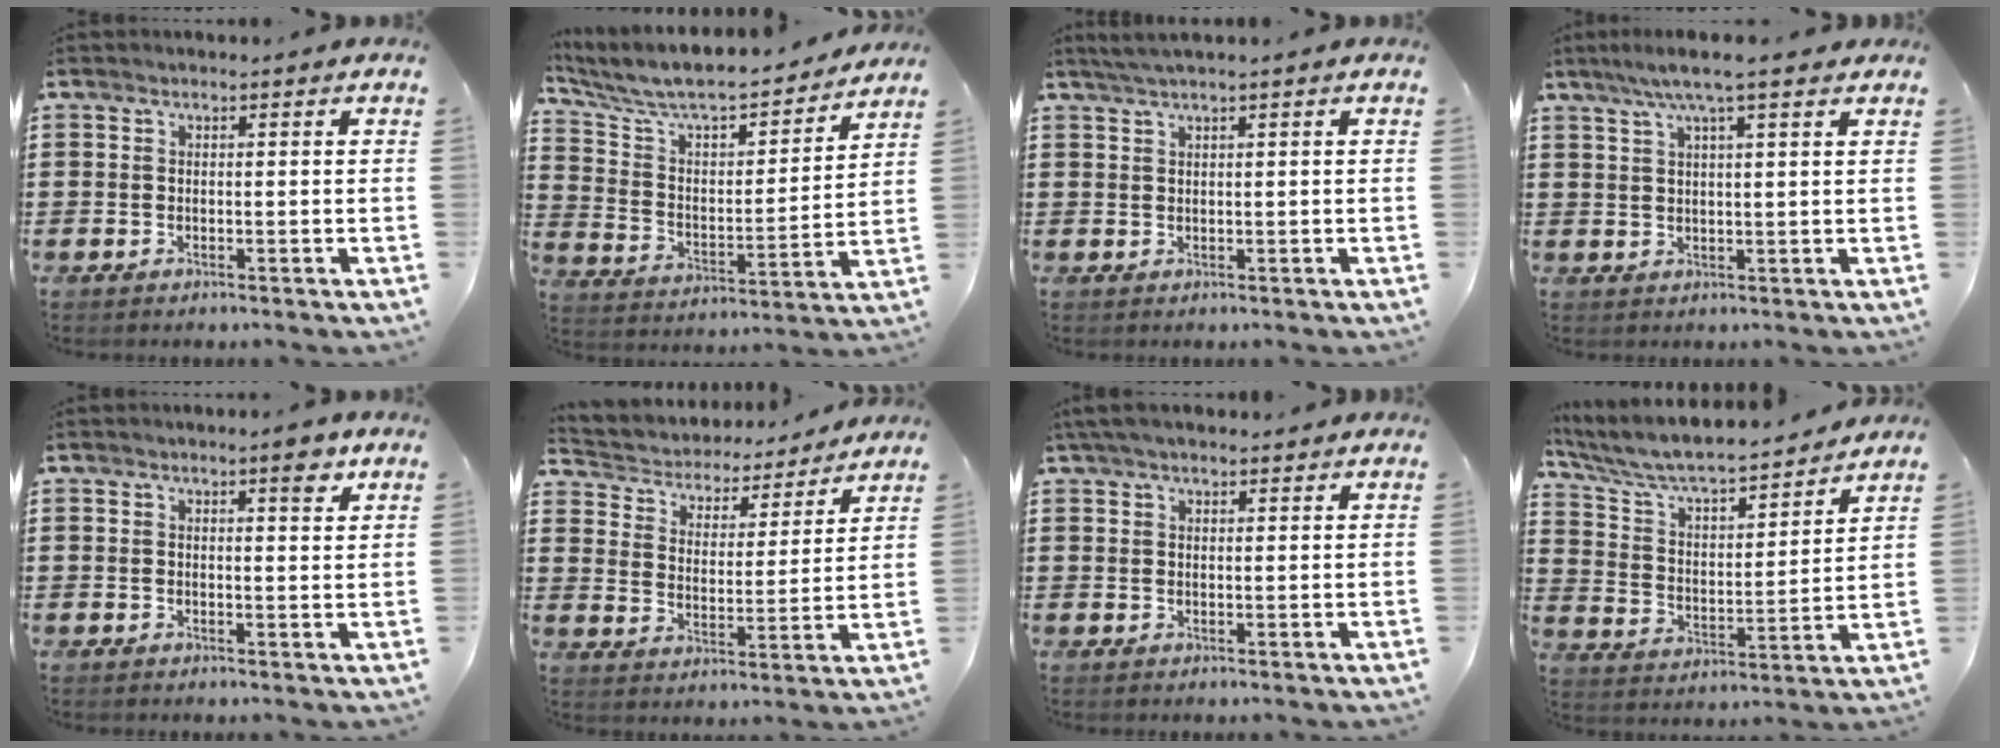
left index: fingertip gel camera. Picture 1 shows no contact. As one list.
[{"total": 6.8, "force": [6.2, 1.4, 2.5], "torque": [-0.080, -0.051, 0.101]}, {"total": 1.5, "force": [1.0, -0.1, 1.1], "torque": [-0.020, 0.000, 0.018]}, {"total": 5.9, "force": [4.1, 0.4, 4.2], "torque": [-0.090, 0.002, 0.072]}, {"total": 3.3, "force": [2.2, 0.5, 2.4], "torque": [-0.034, -0.002, 0.035]}, {"total": 3.8, "force": [3.7, 0.8, -0.1], "torque": [-0.024, -0.032, 0.056]}, {"total": 2.7, "force": [2.1, 0.8, 1.5], "torque": [-0.034, 0.006, 0.041]}, {"total": 6.7, "force": [6.1, 0.7, 2.6], "torque": [-0.079, -0.046, 0.098]}]